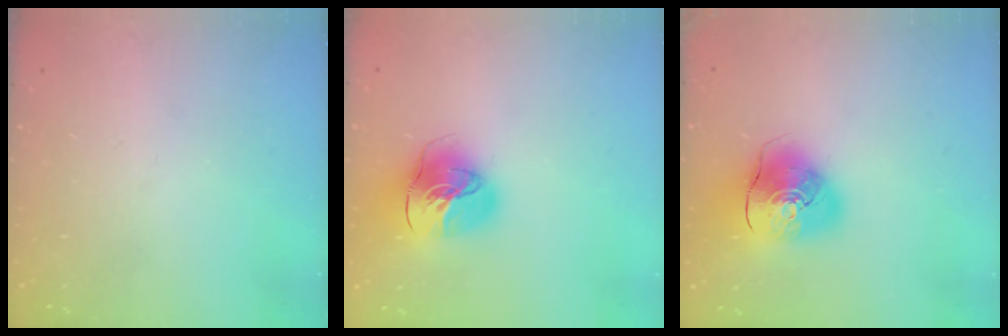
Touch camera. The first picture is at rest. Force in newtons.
{"total": 18.0, "press": 17.9, "slide": 2.5}
{"total": 12.5, "press": 12.3, "slide": 2.1}